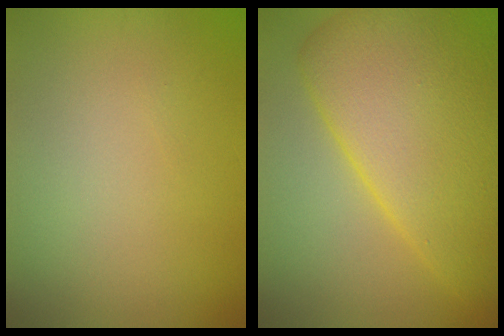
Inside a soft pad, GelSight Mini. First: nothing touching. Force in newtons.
{"total": 12.0, "press": 12.0, "slide": 0.2}